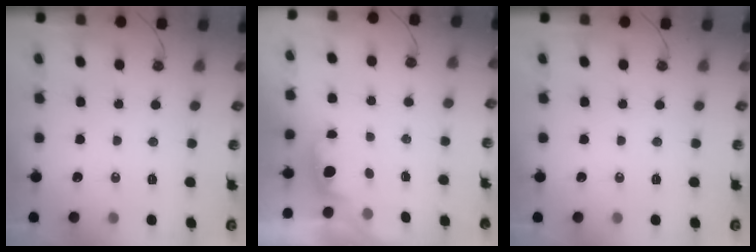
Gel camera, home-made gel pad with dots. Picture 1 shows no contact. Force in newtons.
{"total": 0.7, "press": 0.1, "slide": 0.7}
{"total": 0.0}